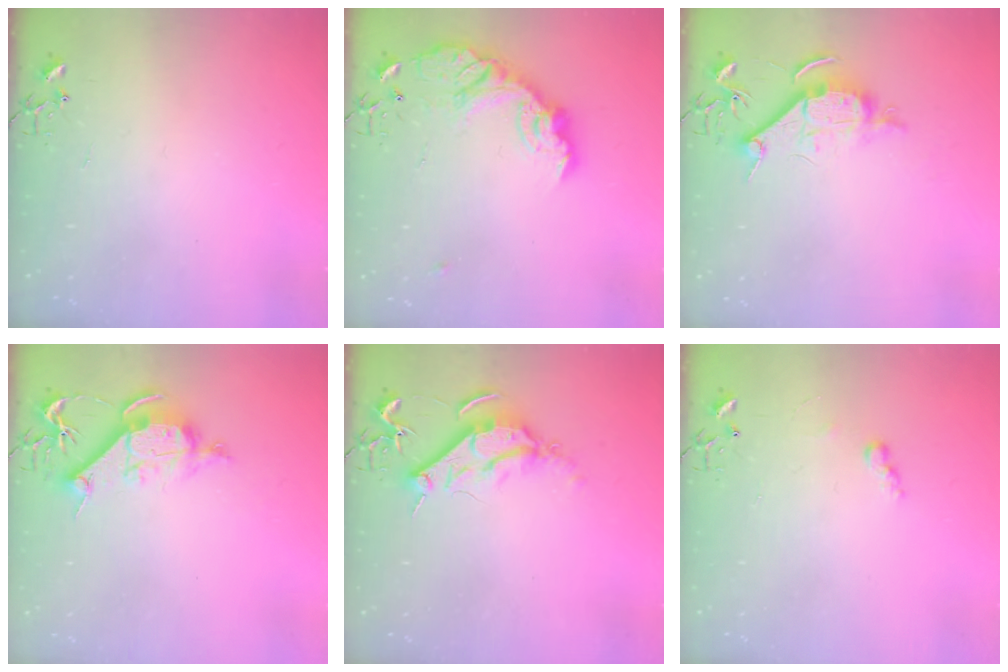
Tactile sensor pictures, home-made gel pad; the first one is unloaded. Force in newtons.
{"total": 15.7, "press": 15.7, "slide": 1.0}
{"total": 9.3, "press": 9.2, "slide": 1.1}
{"total": 9.9, "press": 9.9, "slide": 0.6}
{"total": 9.5, "press": 9.4, "slide": 1.0}
{"total": 6.1, "press": 6.1, "slide": 0.3}